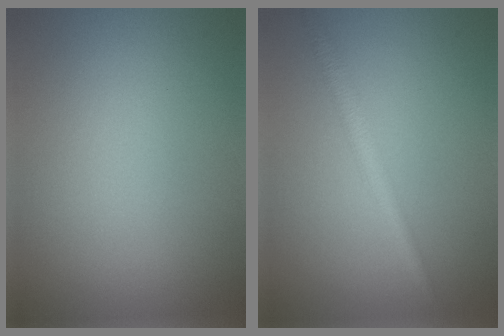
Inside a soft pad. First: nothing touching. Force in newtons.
{"total": 2.3, "press": 2.3, "slide": 0.1}